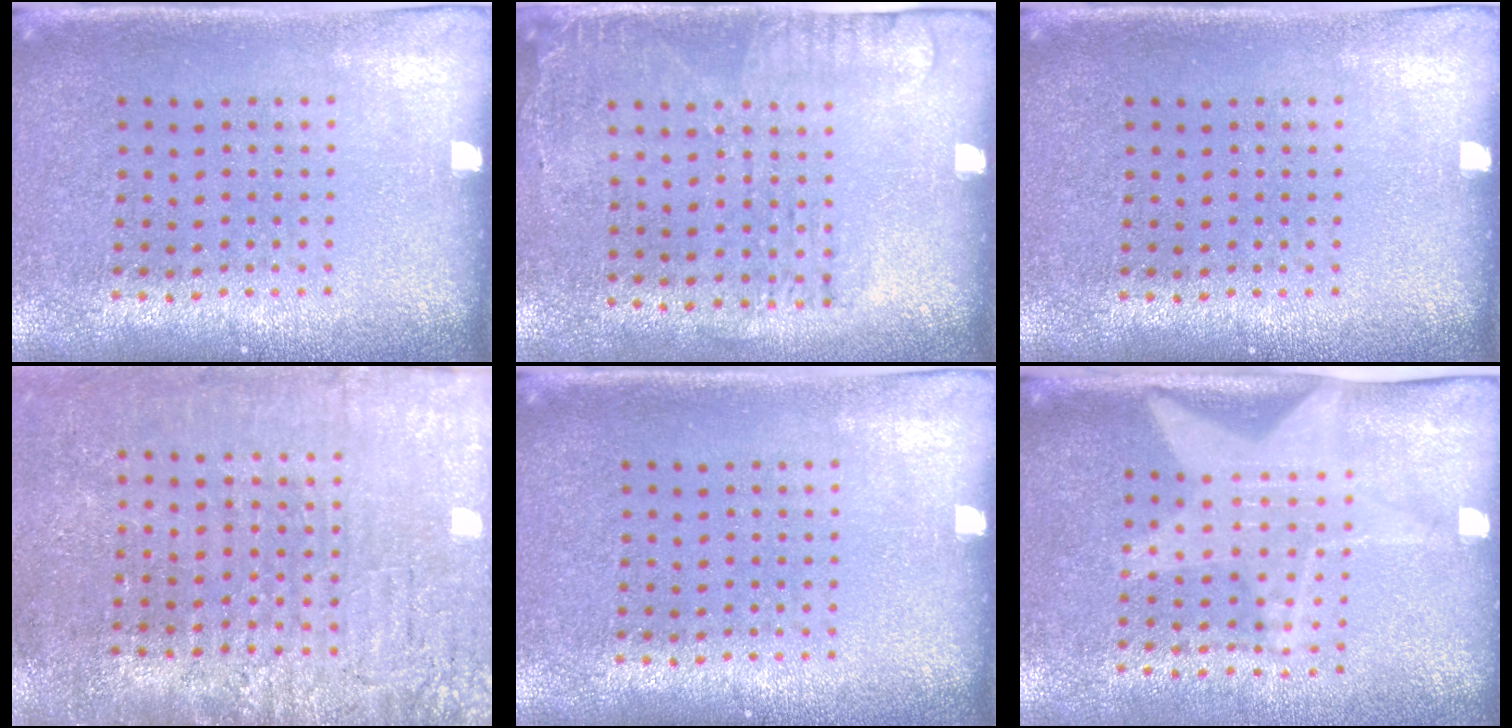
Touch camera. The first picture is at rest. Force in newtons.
{"total": 1.7, "press": 1.2, "slide": 1.2}
{"total": 0.0}
{"total": 4.1, "press": 3.7, "slide": 1.7}
{"total": 0.0}
{"total": 1.9, "press": 1.5, "slide": 1.1}